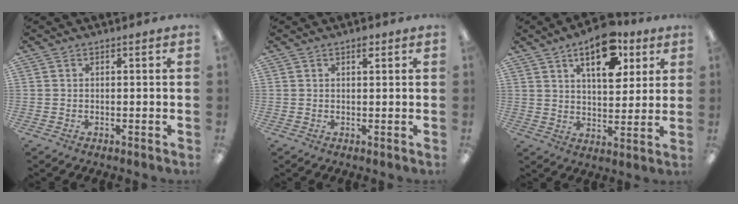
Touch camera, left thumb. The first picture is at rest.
{"total": 1.9, "force": [1.2, 0.7, 1.3], "torque": [-0.013, -0.005, 0.017]}
{"total": 14.2, "force": [7.9, 7.1, 9.5], "torque": [-0.126, -0.030, 0.132]}